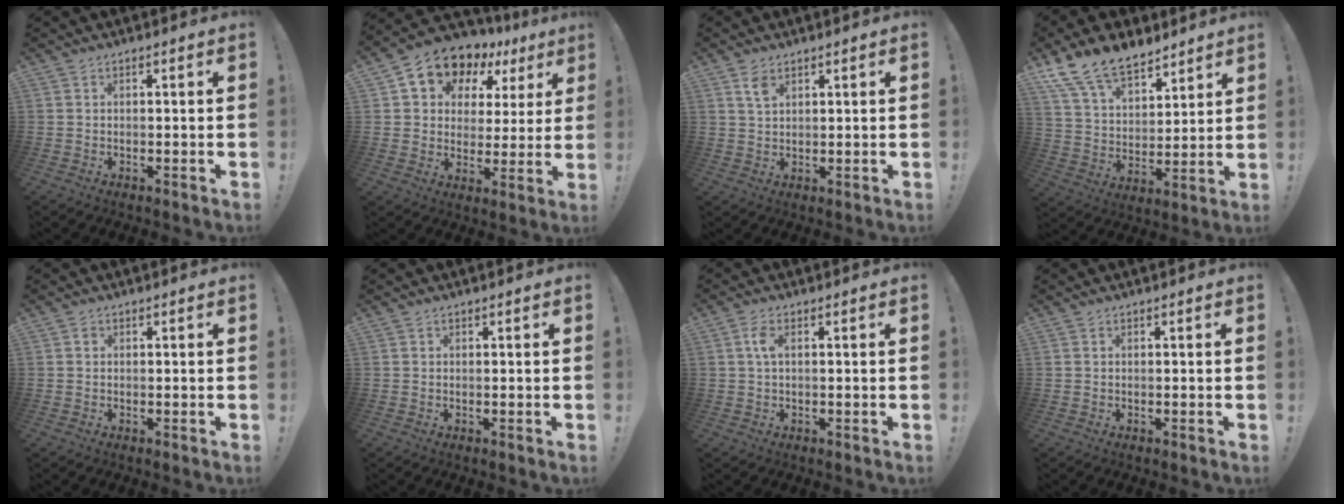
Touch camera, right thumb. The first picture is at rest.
{"total": 10.1, "force": [6.6, 6.6, 3.8], "torque": [-0.065, -0.054, 0.117]}
{"total": 4.0, "force": [2.4, 2.2, 2.4], "torque": [-0.029, -0.013, 0.040]}
{"total": 15.0, "force": [11.4, 7.6, 6.2], "torque": [-0.122, -0.076, 0.217]}
{"total": 0.7, "force": [0.1, 0.7, 0.2], "torque": [-0.006, 0.004, 0.002]}
{"total": 0.0}
{"total": 3.6, "force": [0.6, 1.7, 3.1], "torque": [-0.056, 0.005, 0.009]}
{"total": 0.0}